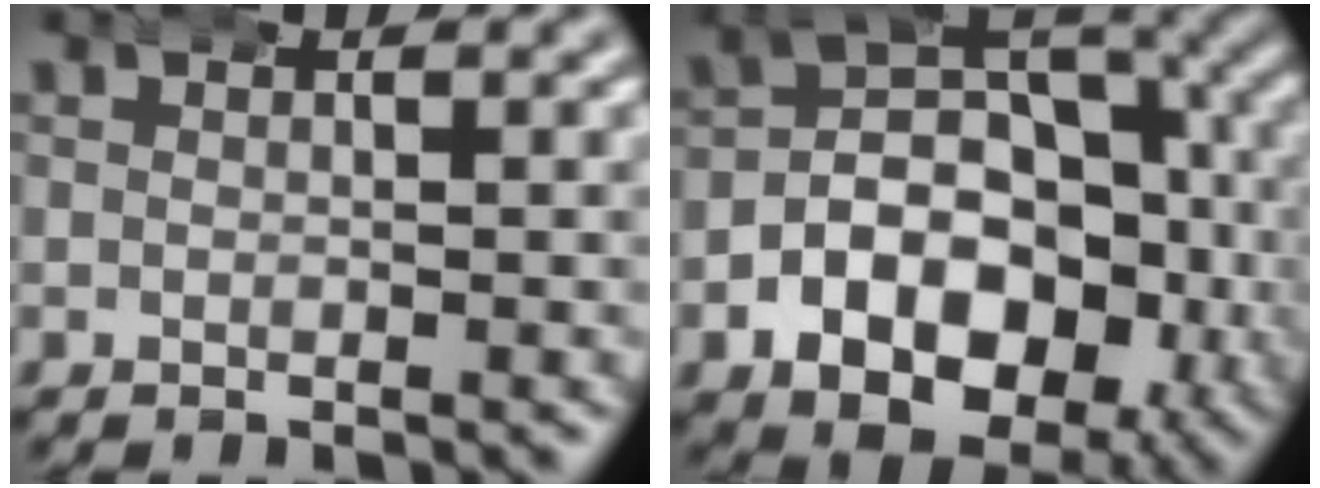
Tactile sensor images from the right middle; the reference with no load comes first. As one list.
[{"total": 13.5, "force": [-3.0, 10.3, 8.3], "torque": [-0.149, -0.039, -0.040]}]